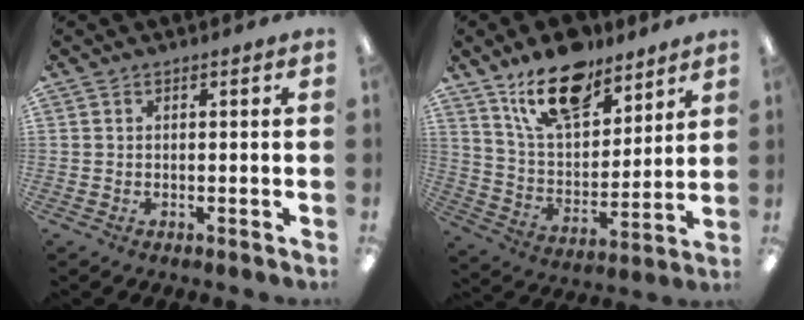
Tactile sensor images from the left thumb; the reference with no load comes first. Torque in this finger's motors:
{"motor_torque": [2.24, 1.34, 1.60, -1.17, 0.32]}